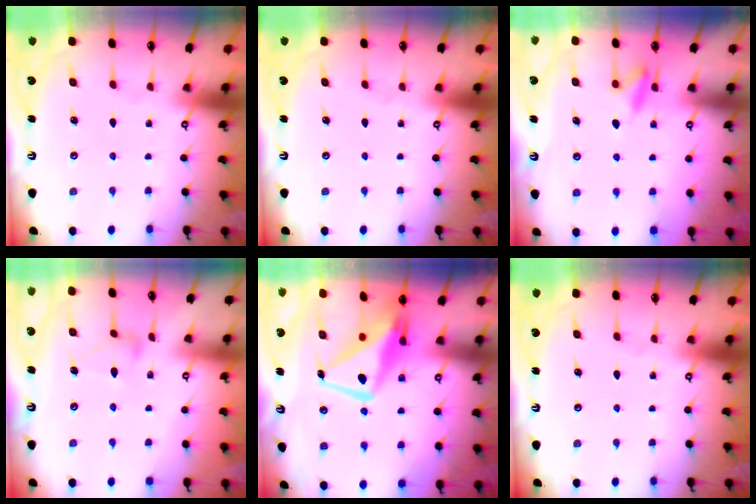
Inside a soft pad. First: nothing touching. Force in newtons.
{"total": 0.0}
{"total": 7.8, "press": 7.7, "slide": 1.1}
{"total": 7.9, "press": 7.9, "slide": 0.2}
{"total": 12.9, "press": 12.8, "slide": 1.4}
{"total": 0.0}